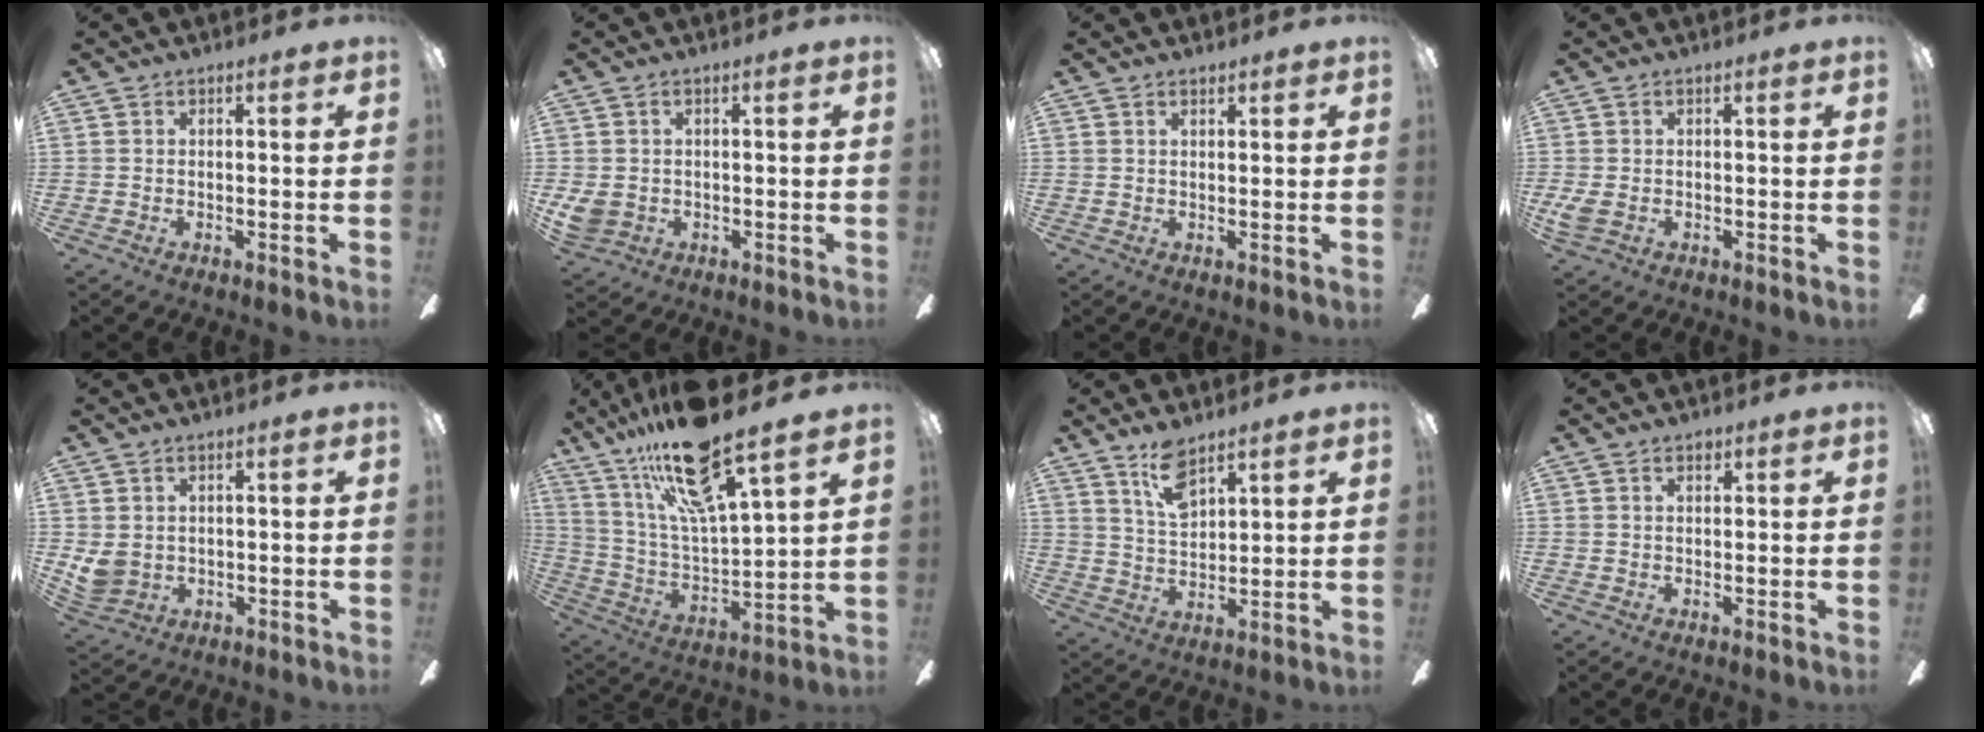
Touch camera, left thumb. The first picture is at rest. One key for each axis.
{"total": 3.7, "fx": 0.0, "fy": 3.2, "fz": 2.0, "tx": -0.048, "ty": 0.000, "tz": 0.000}
{"total": 1.0, "fx": 0.8, "fy": 0.3, "fz": 0.4, "tx": -0.008, "ty": 0.000, "tz": 0.016}
{"total": 3.0, "fx": -0.6, "fy": 2.0, "fz": 2.3, "tx": -0.051, "ty": 0.002, "tz": -0.012}
{"total": 4.9, "fx": 1.6, "fy": 3.9, "fz": 2.5, "tx": -0.064, "ty": -0.005, "tz": 0.033}
{"total": 21.1, "fx": 15.1, "fy": 4.7, "fz": 14.0, "tx": -0.264, "ty": -0.074, "tz": 0.253}
{"total": 8.7, "fx": 6.4, "fy": 3.5, "fz": 4.8, "tx": -0.094, "ty": -0.028, "tz": 0.116}
{"total": 1.4, "fx": 1.0, "fy": 0.7, "fz": 0.8, "tx": -0.008, "ty": -0.002, "tz": 0.016}